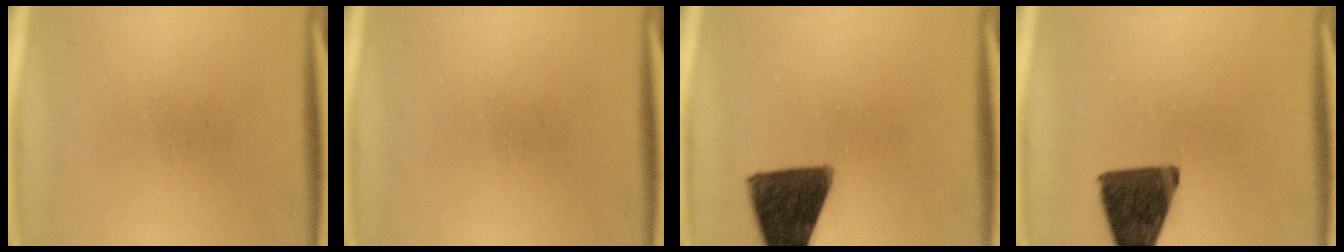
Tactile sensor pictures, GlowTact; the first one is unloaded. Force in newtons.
{"total": 0.0}
{"total": 14.2}
{"total": 13.2}